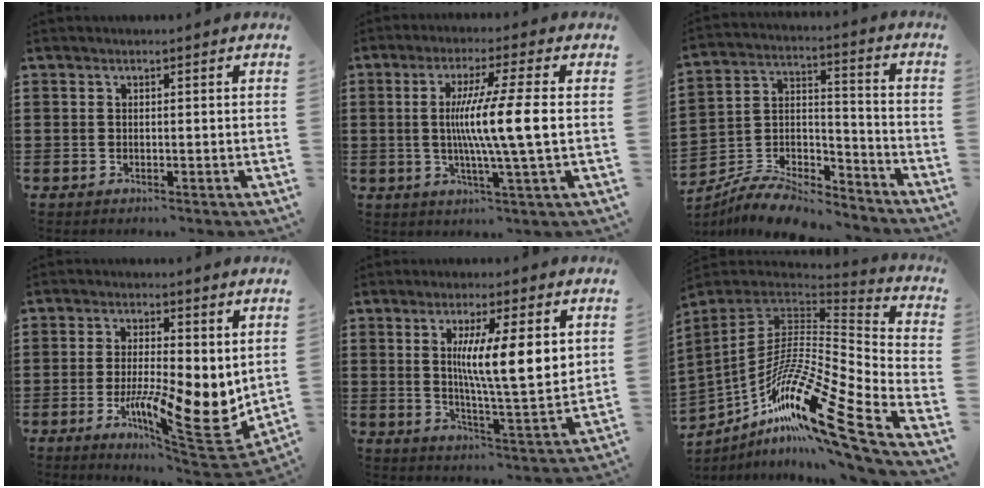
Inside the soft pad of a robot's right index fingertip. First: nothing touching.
{"total": 10.0, "force": [0.1, -0.4, 10.0], "torque": [-0.179, -0.007, -0.004]}
{"total": 8.1, "force": [-7.7, 1.7, 2.0], "torque": [-0.036, 0.015, -0.151]}
{"total": 11.0, "force": [-2.5, 3.8, 10.0], "torque": [-0.137, -0.014, -0.038]}
{"total": 9.9, "force": [2.9, 1.5, 9.3], "torque": [-0.167, -0.009, 0.043]}
{"total": 18.3, "force": [-10.8, 3.1, 14.5], "torque": [-0.302, 0.001, -0.208]}